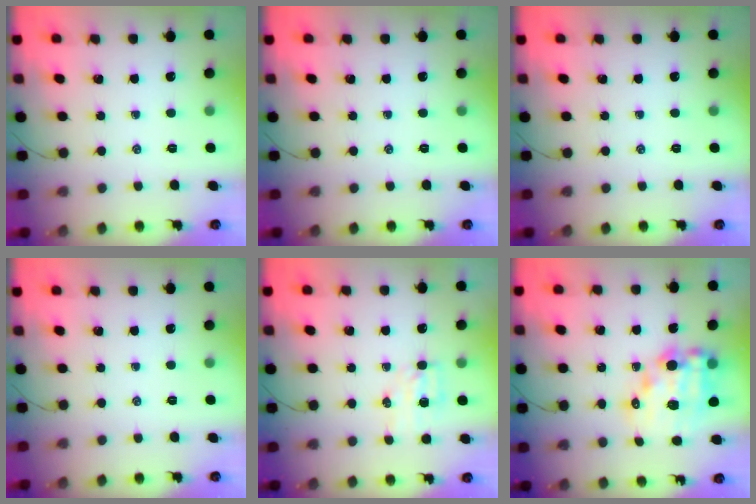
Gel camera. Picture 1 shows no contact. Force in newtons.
{"total": 0.0}
{"total": 0.0}
{"total": 0.0}
{"total": 4.6, "press": 4.5, "slide": 1.0}
{"total": 14.6, "press": 14.3, "slide": 3.2}